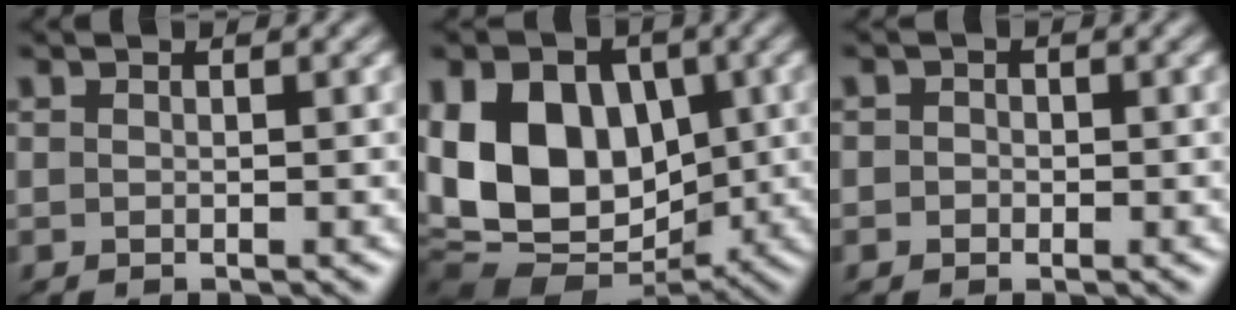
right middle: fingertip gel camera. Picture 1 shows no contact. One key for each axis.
{"total": 14.2, "fx": -0.6, "fy": 10.3, "fz": 9.6, "tx": -0.167, "ty": 0.009, "tz": -0.014}
{"total": 1.3, "fx": 0.1, "fy": 1.2, "fz": 0.5, "tx": 0.006, "ty": -0.001, "tz": -0.011}